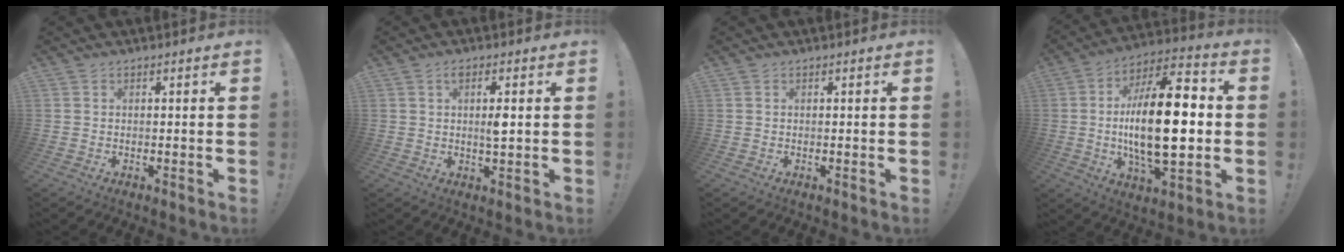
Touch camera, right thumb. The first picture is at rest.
{"total": 3.0, "force": [0.9, 0.8, 2.7], "torque": [-0.042, -0.004, 0.011]}
{"total": 0.0}
{"total": 25.1, "force": [-0.8, 10.2, 22.9], "torque": [-0.401, -0.004, -0.018]}